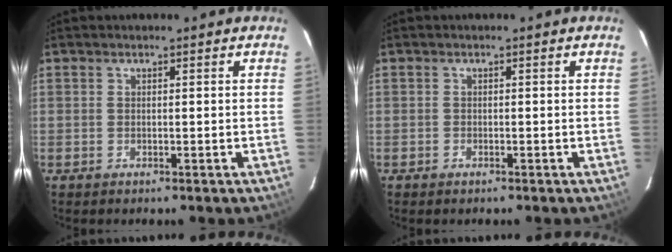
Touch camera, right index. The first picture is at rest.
{"total": 0.6, "force": [-0.5, 0.4, 0.1], "torque": [-0.003, 0.001, -0.010]}